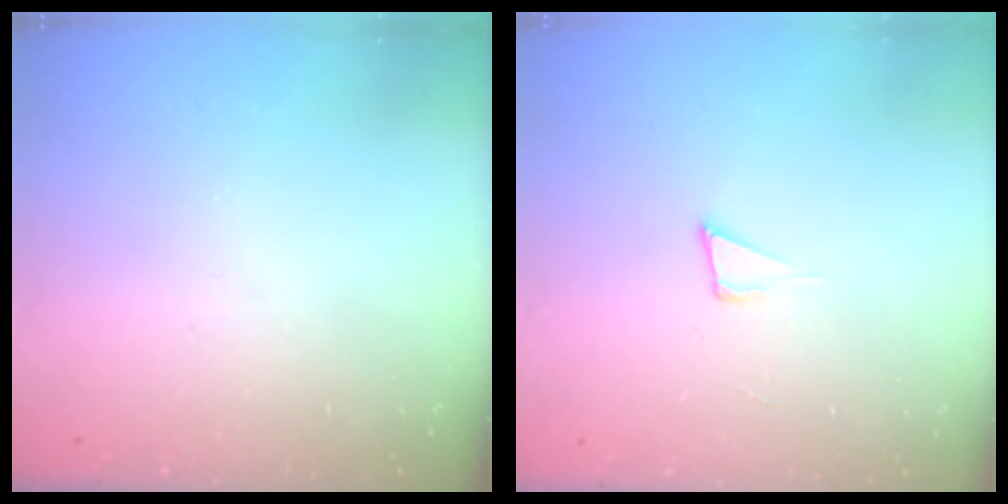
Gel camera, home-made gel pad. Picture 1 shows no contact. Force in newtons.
{"total": 4.0, "press": 2.5, "slide": 3.1}